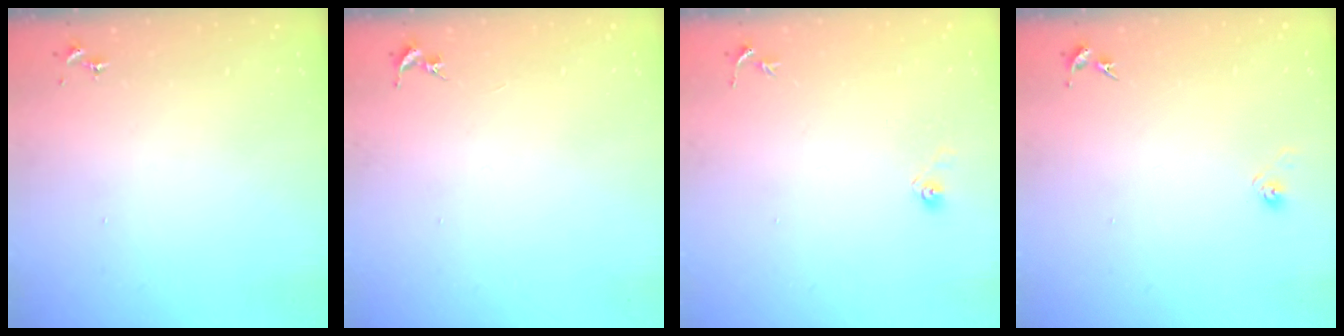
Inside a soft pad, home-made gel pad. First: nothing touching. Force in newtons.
{"total": 0.0}
{"total": 3.6, "press": 2.9, "slide": 2.1}
{"total": 2.8, "press": 2.6, "slide": 1.1}